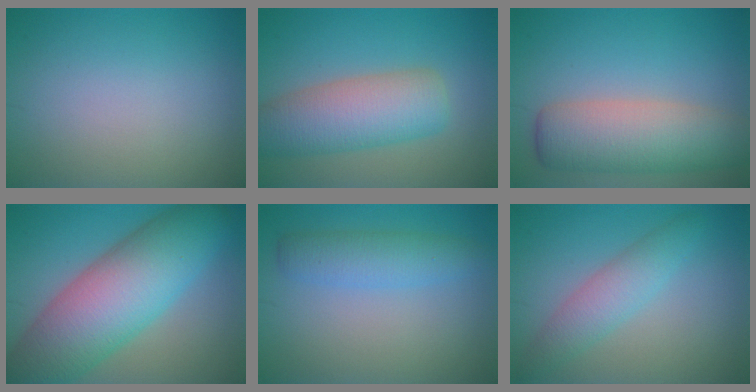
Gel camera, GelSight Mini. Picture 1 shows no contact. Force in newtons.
{"total": 7.1, "press": 7.1, "slide": 0.4}
{"total": 7.3, "press": 7.3, "slide": 0.4}
{"total": 12.2, "press": 12.2, "slide": 0.2}
{"total": 3.3, "press": 3.3, "slide": 0.1}
{"total": 3.2, "press": 3.2, "slide": 0.0}